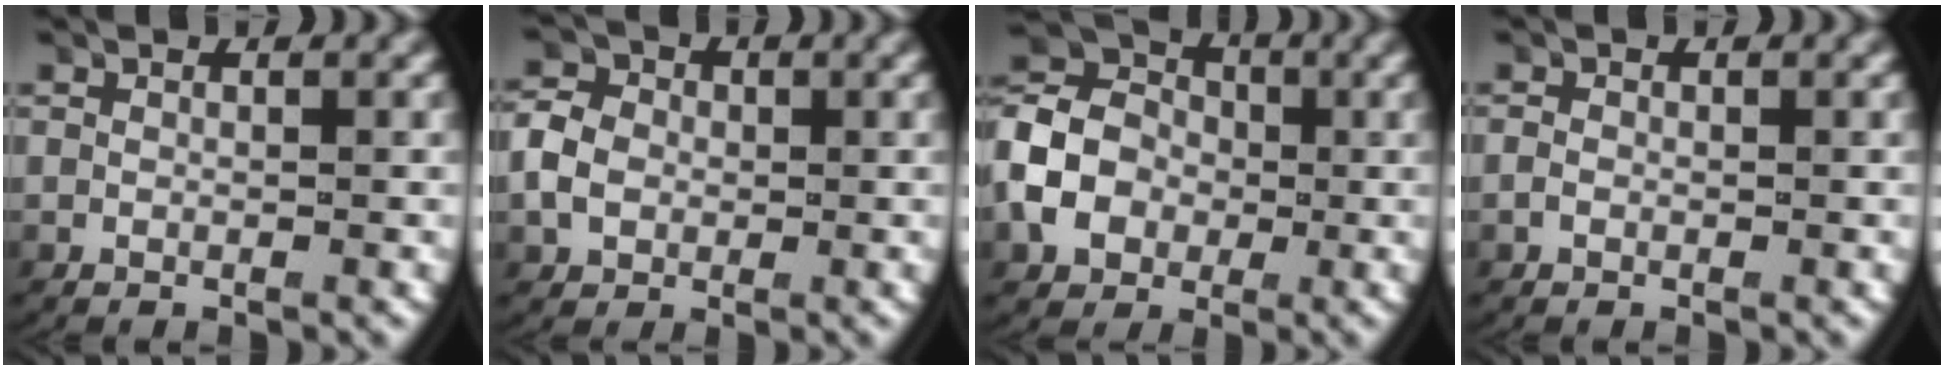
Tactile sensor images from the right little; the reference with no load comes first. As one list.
[{"total": 3.3, "force": [-0.1, 2.9, 1.6], "torque": [-0.037, 0.006, -0.004]}, {"total": 9.1, "force": [0.0, 7.8, 4.5], "torque": [-0.108, -0.006, -0.007]}, {"total": 0.6, "force": [-0.4, 0.4, 0.2], "torque": [-0.009, -0.001, -0.006]}]